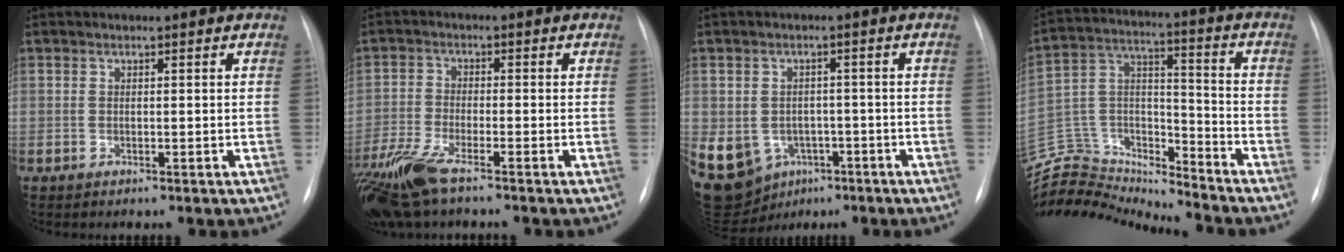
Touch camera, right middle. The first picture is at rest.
{"total": 9.4, "force": [-6.6, 2.0, 6.4], "torque": [-0.141, -0.017, -0.128]}
{"total": 22.9, "force": [-8.8, 18.8, 9.8], "torque": [-0.313, -0.001, -0.111]}
{"total": 19.0, "force": [-18.7, 2.7, 2.3], "torque": [-0.051, 0.059, -0.317]}